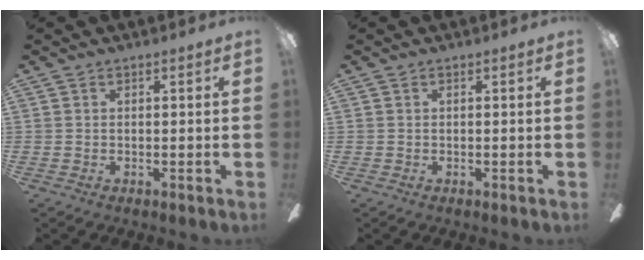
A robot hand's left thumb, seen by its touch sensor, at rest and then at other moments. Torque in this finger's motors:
{"motor_torque": [0.00, 0.00, 0.00, 0.00, 0.00]}